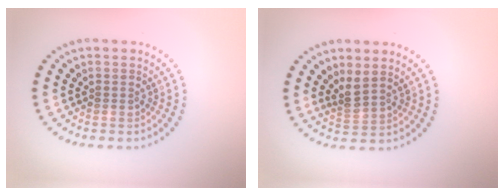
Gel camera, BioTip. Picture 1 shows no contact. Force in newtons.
{"total": 2.0, "press": 1.5, "slide": 1.3}